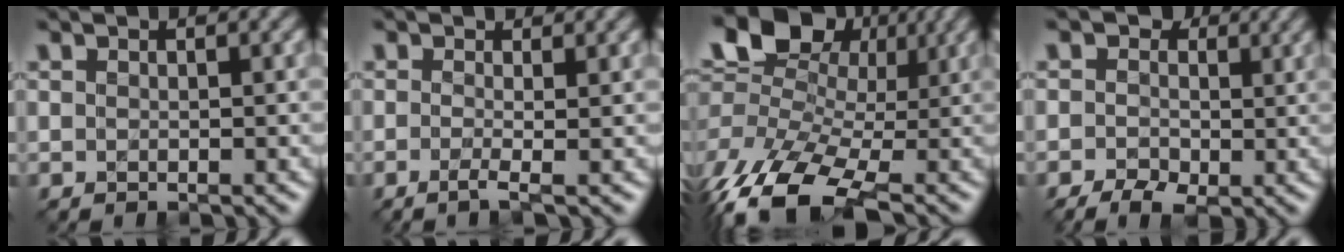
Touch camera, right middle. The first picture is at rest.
{"total": 1.8, "force": [-0.3, 0.5, 1.7], "torque": [-0.030, -0.003, -0.017]}
{"total": 13.3, "force": [-1.1, 8.5, 10.1], "torque": [-0.211, 0.018, -0.017]}
{"total": 4.2, "force": [0.1, 3.3, 2.6], "torque": [-0.021, 0.014, -0.009]}